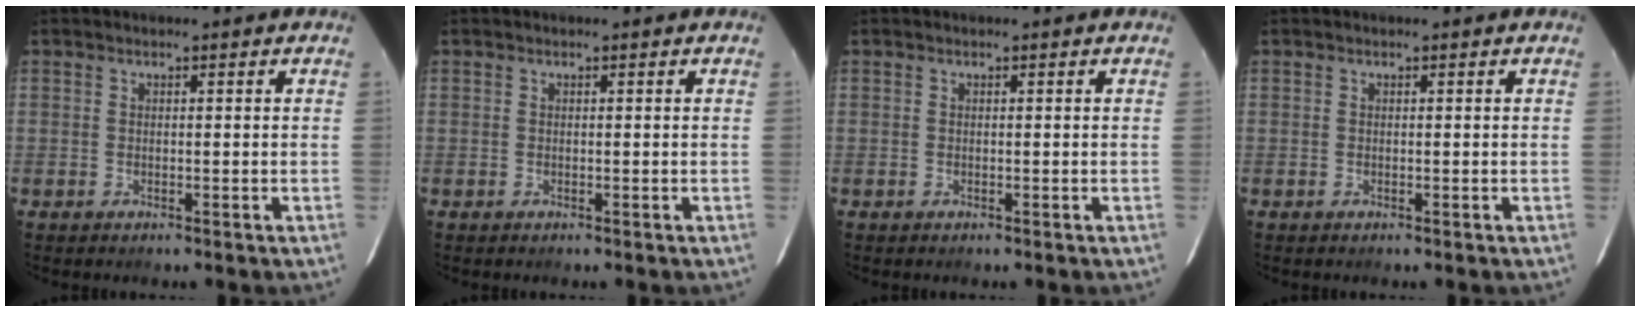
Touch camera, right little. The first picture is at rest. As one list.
[{"total": 0.0}, {"total": 0.0}, {"total": 0.0}]